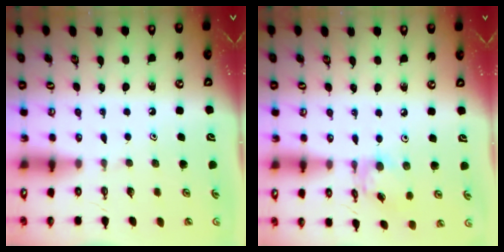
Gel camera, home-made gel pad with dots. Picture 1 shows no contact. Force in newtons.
{"total": 8.6, "press": 8.5, "slide": 0.6}